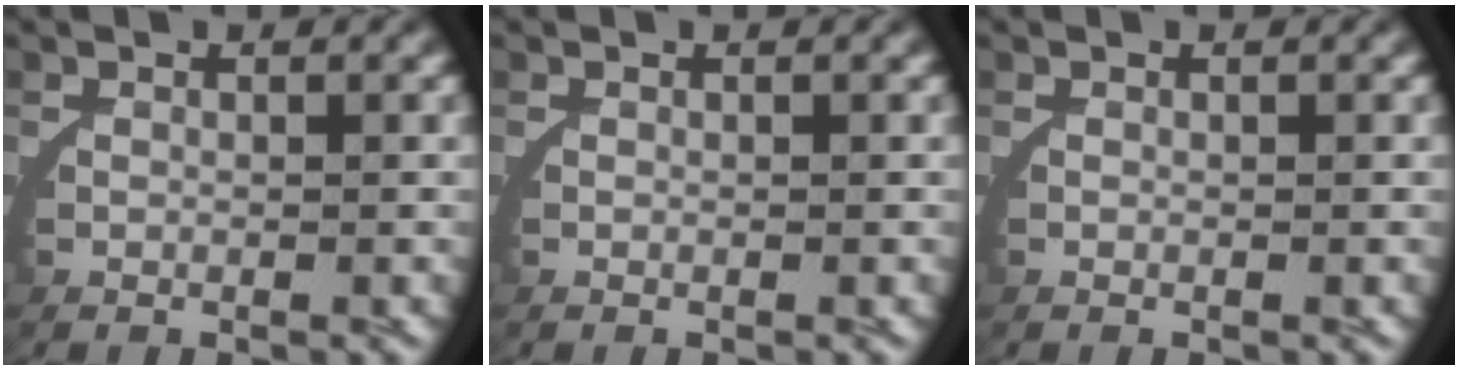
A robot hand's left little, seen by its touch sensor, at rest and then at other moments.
{"total": 0.0}
{"total": 0.0}